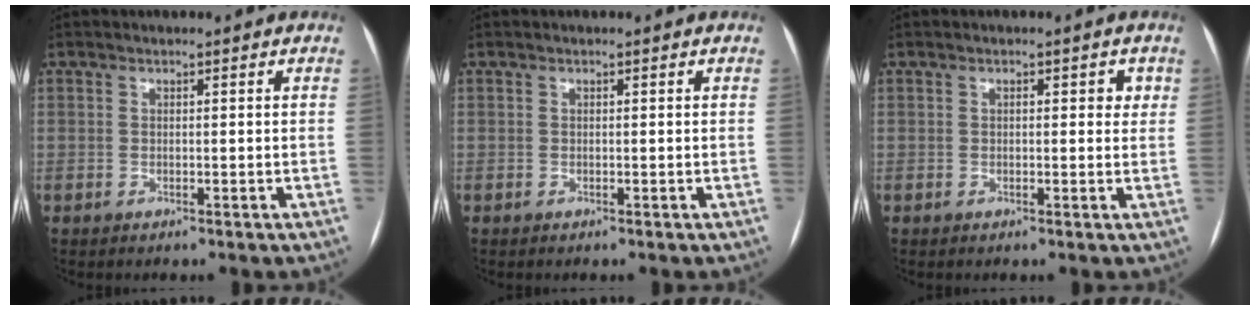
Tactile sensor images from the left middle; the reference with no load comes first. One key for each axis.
{"total": 0.0}
{"total": 2.7, "fx": 1.0, "fy": 1.3, "fz": 2.2, "tx": -0.024, "ty": 0.008, "tz": 0.007}